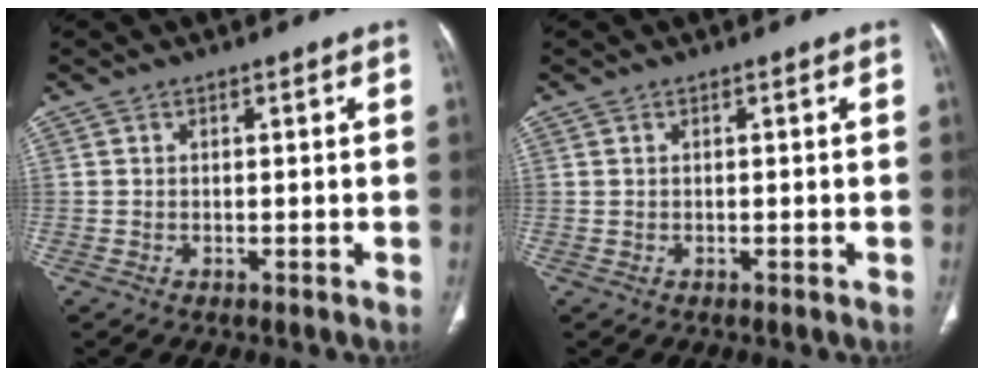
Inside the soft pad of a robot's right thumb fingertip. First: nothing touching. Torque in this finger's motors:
{"motor_torque": [0.01, 0.35, -0.04, 0.49, -0.01]}